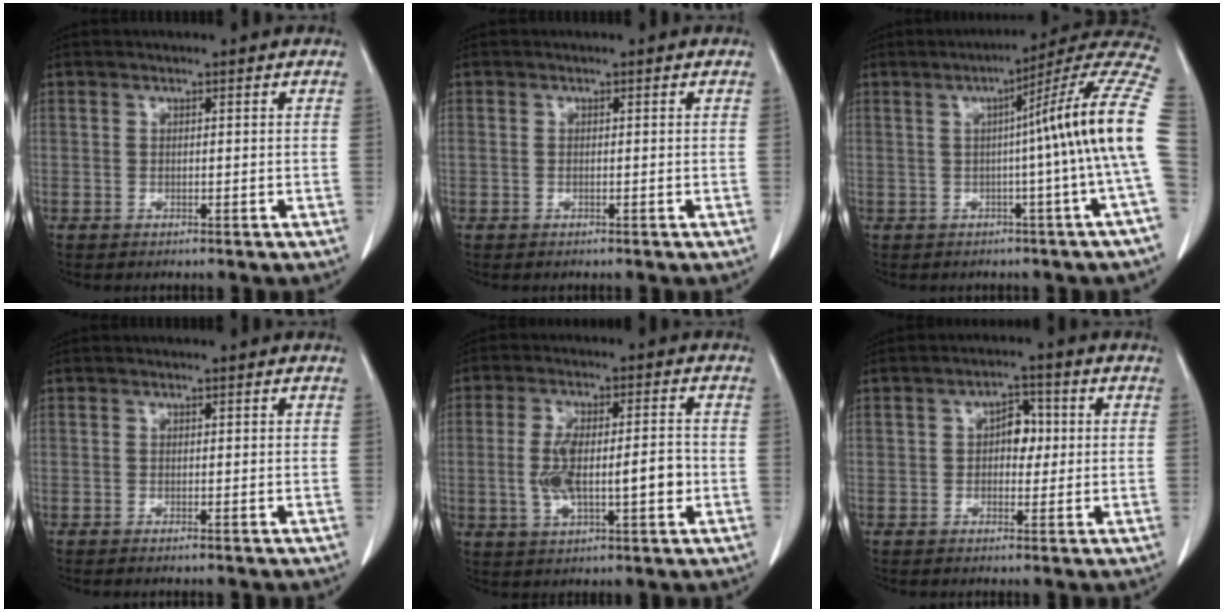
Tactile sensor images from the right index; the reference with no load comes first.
{"total": 0.0}
{"total": 15.1, "force": [0.2, -2.3, 15.0], "torque": [-0.176, 0.023, -0.011]}
{"total": 0.8, "force": [-0.5, -0.1, 0.6], "torque": [-0.008, -0.001, -0.008]}
{"total": 9.8, "force": [-1.2, 3.0, 9.2], "torque": [-0.178, 0.012, -0.012]}
{"total": 4.0, "force": [0.3, 2.5, 3.2], "torque": [-0.044, 0.013, 0.002]}